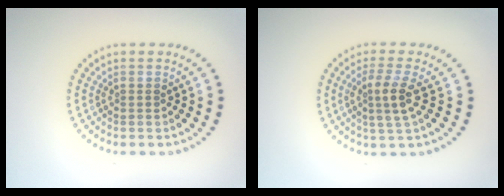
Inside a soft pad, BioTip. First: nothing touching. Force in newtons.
{"total": 2.7, "press": 2.3, "slide": 1.4}